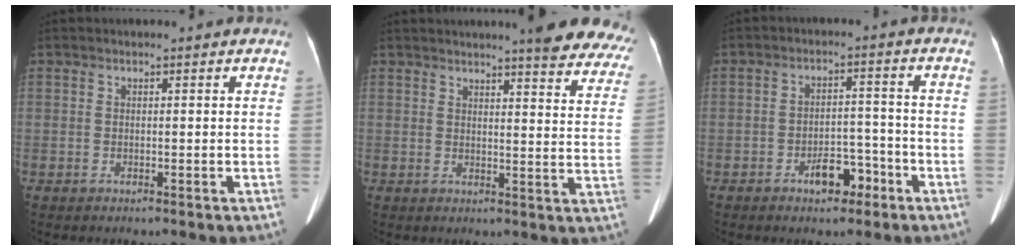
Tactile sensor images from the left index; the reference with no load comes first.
{"total": 15.3, "force": [13.6, 2.1, 6.7], "torque": [-0.054, -0.043, 0.135]}
{"total": 5.0, "force": [-3.1, 2.5, 3.0], "torque": [-0.045, 0.015, -0.046]}